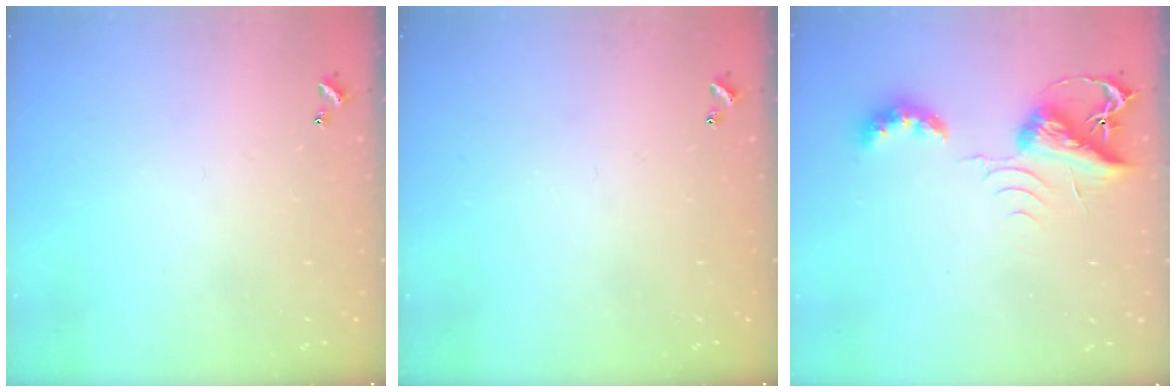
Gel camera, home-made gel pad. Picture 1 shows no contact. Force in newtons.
{"total": 0.0}
{"total": 7.2, "press": 7.2, "slide": 0.0}